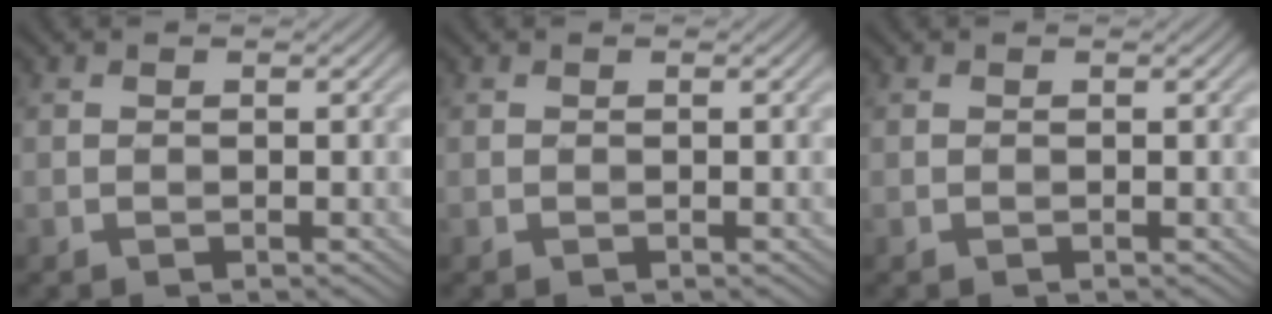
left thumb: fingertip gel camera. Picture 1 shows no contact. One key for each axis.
{"total": 0.0}
{"total": 0.0}